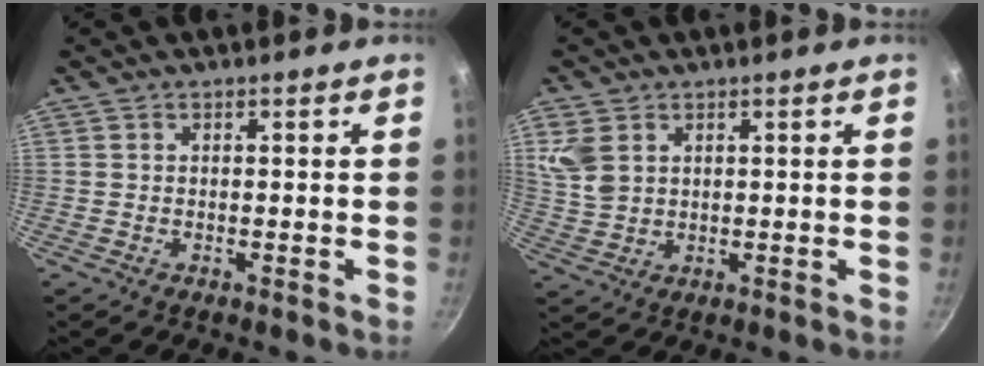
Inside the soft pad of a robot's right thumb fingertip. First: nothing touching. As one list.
[{"total": 5.7, "force": [2.1, 4.0, 3.4], "torque": [-0.066, -0.009, 0.048]}]